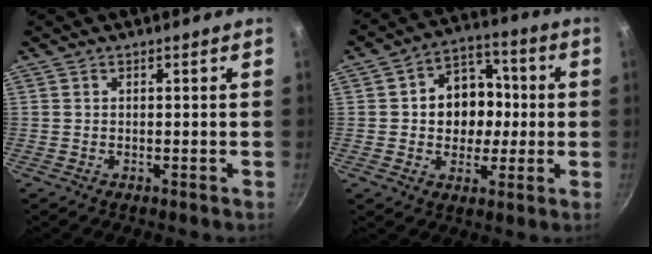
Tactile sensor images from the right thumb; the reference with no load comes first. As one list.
[{"total": 12.4, "force": [0.3, 10.2, 7.1], "torque": [-0.062, 0.019, -0.001]}]